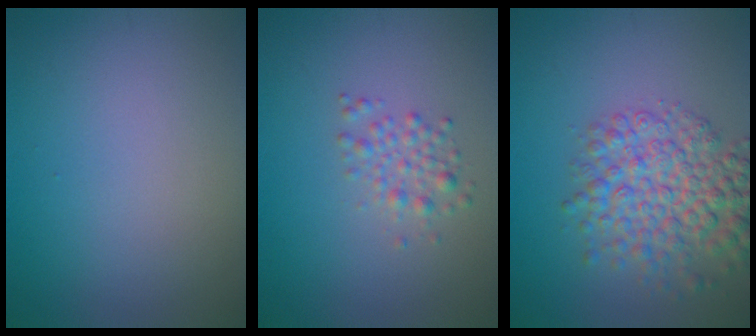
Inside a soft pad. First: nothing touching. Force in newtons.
{"total": 1.7, "press": 1.7, "slide": 0.0}
{"total": 6.3, "press": 6.2, "slide": 0.2}